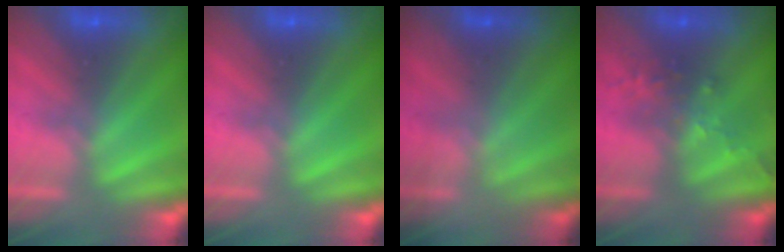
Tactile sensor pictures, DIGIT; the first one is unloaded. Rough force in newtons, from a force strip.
{"total": 0.0}
{"total": 1.8}
{"total": 2.8}